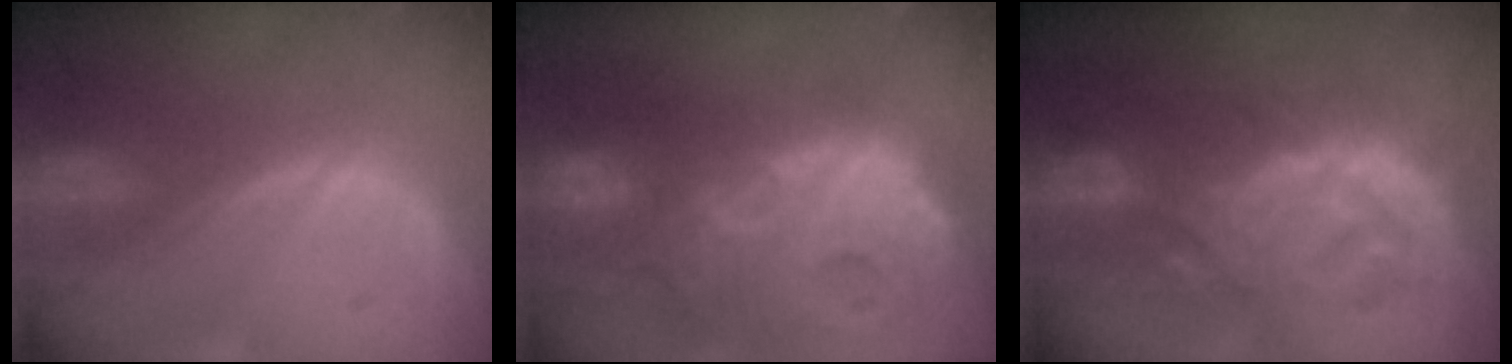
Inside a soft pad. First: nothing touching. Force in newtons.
{"total": 14.9, "press": 12.8, "slide": 7.6}
{"total": 9.6, "press": 9.6, "slide": 0.4}